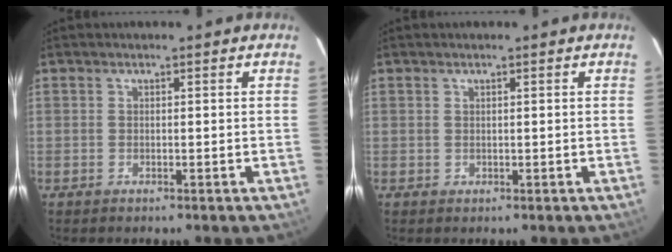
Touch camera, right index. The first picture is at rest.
{"total": 0.6, "force": [0.2, 0.5, 0.0], "torque": [0.003, 0.004, 0.003]}